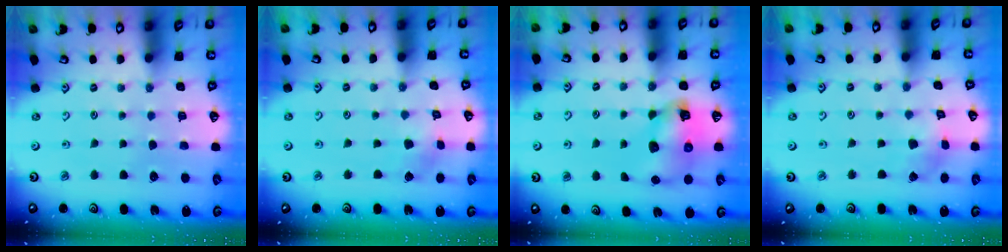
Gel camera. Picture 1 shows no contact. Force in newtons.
{"total": 2.4, "press": 2.4, "slide": 0.2}
{"total": 9.9, "press": 9.8, "slide": 1.3}
{"total": 2.7, "press": 2.7, "slide": 0.2}